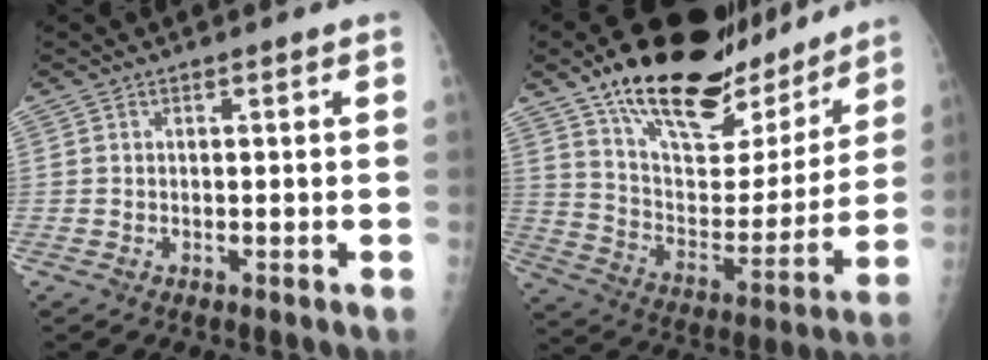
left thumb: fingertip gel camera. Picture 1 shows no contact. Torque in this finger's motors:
{"motor_torque": [0.39, 0.37, 1.46, -1.31, 0.33]}